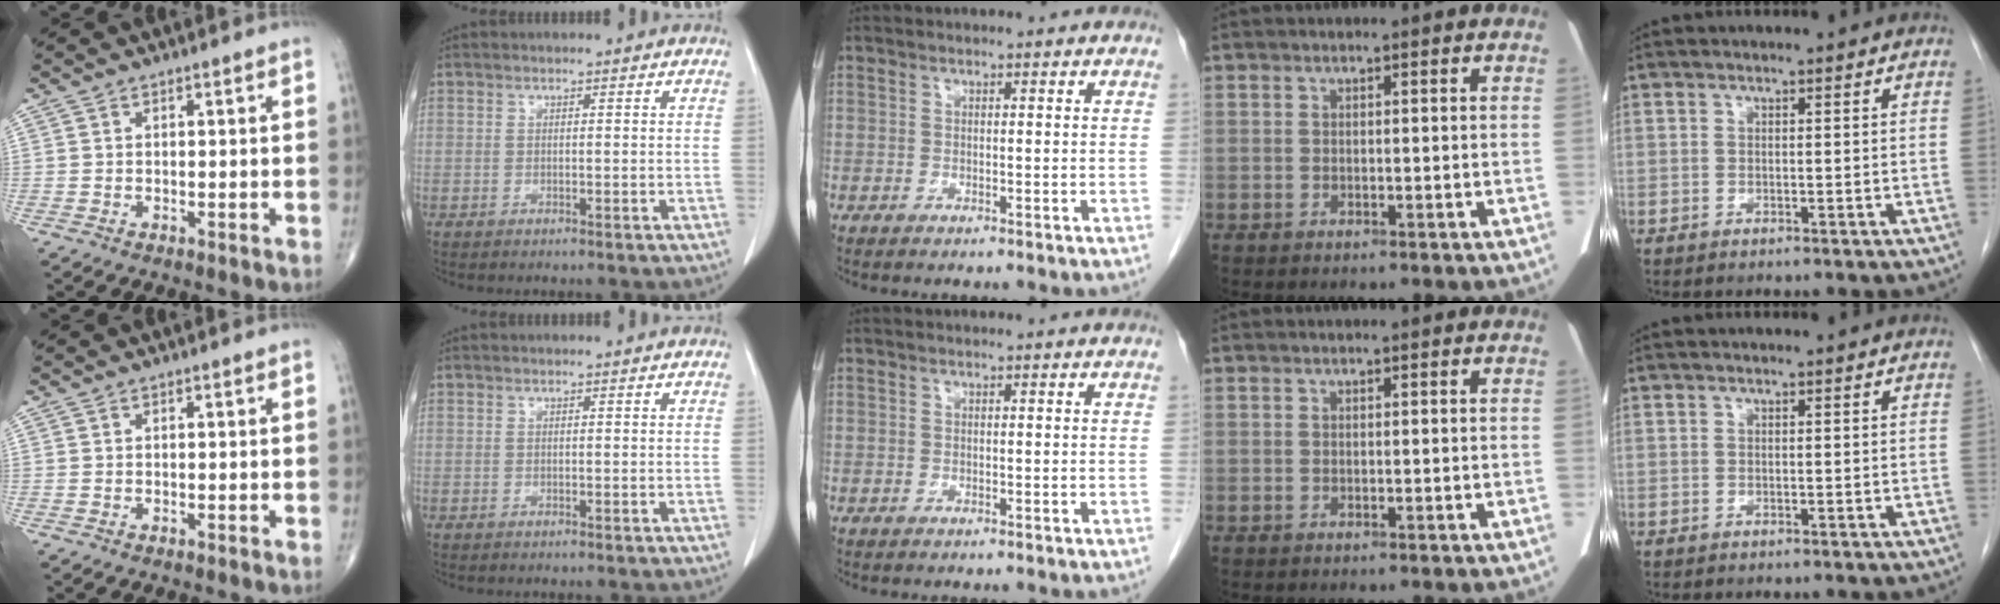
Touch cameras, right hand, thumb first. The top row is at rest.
{}